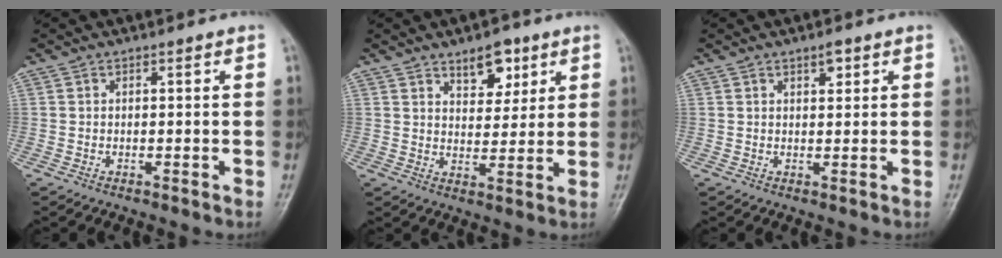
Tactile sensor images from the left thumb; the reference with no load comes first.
{"total": 7.1, "force": [4.3, 3.9, 4.2], "torque": [-0.032, -0.024, 0.065]}
{"total": 2.3, "force": [1.3, 1.0, 1.6], "torque": [-0.018, -0.006, 0.020]}